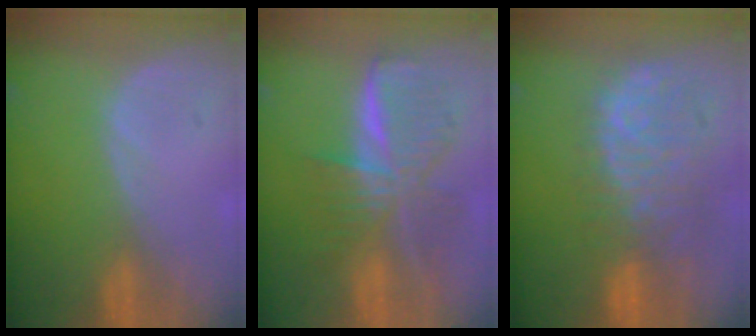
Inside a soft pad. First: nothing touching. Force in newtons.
{"total": 9.4, "press": 9.4, "slide": 0.5}
{"total": 11.2, "press": 9.6, "slide": 5.8}